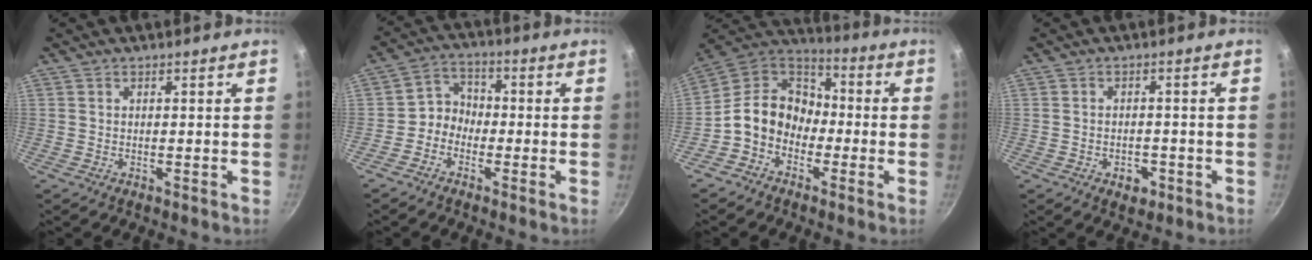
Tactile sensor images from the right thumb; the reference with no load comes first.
{"total": 4.7, "force": [-1.8, 4.0, 1.8], "torque": [-0.005, 0.031, -0.049]}
{"total": 12.9, "force": [-3.3, 10.3, 7.0], "torque": [-0.082, 0.058, -0.090]}
{"total": 3.5, "force": [-1.7, 2.3, 2.0], "torque": [-0.019, 0.012, -0.018]}